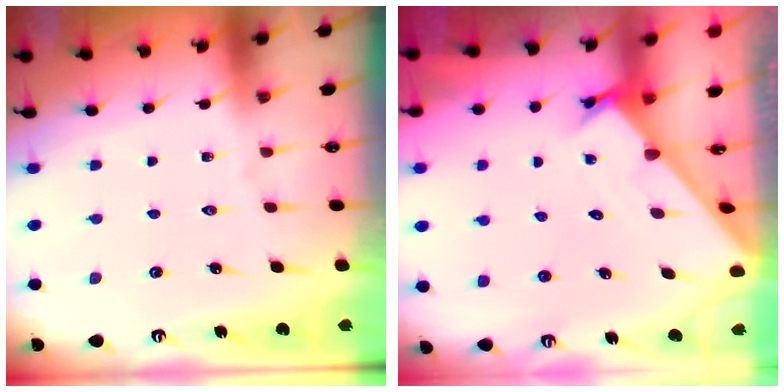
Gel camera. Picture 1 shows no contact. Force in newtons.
{"total": 1.7, "press": 1.7, "slide": 0.1}